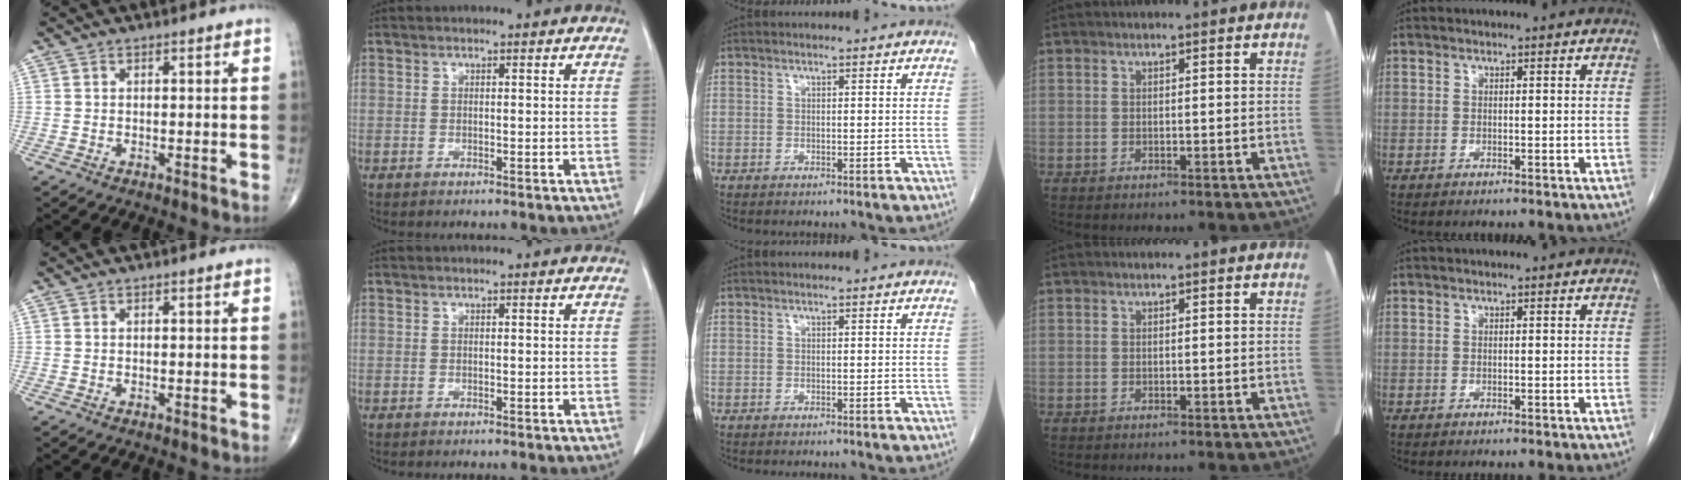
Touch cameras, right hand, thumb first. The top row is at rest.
{}